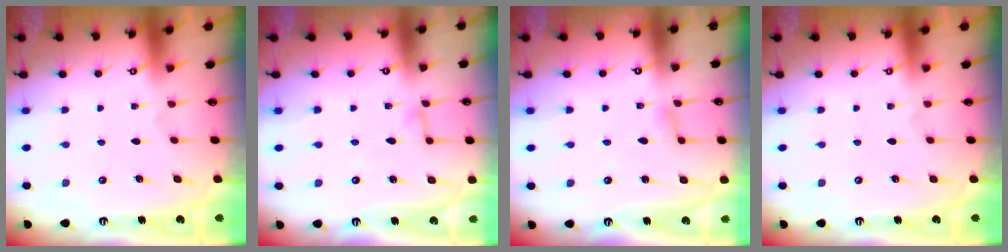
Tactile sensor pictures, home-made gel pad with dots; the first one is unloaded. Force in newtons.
{"total": 2.5, "press": 2.5, "slide": 0.2}
{"total": 3.1, "press": 3.0, "slide": 0.3}
{"total": 0.0}